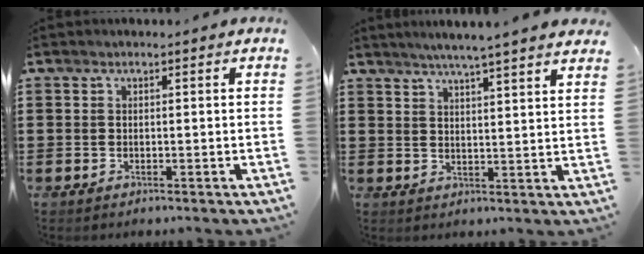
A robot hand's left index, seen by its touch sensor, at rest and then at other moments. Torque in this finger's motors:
{"motor_torque": [0.14, -1.09, 0.74, 0.19]}